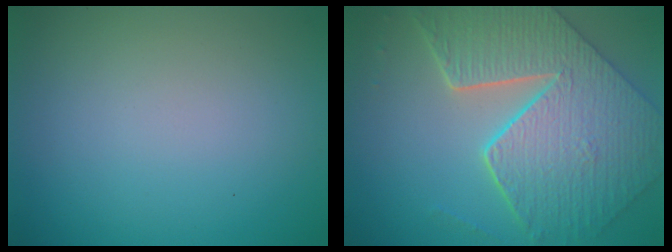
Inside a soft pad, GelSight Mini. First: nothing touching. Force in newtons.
{"total": 9.3, "press": 6.7, "slide": 6.4}